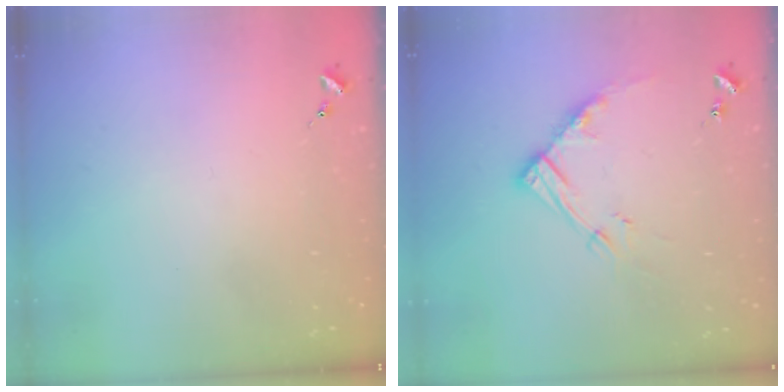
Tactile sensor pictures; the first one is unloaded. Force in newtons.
{"total": 13.1, "press": 13.0, "slide": 1.3}